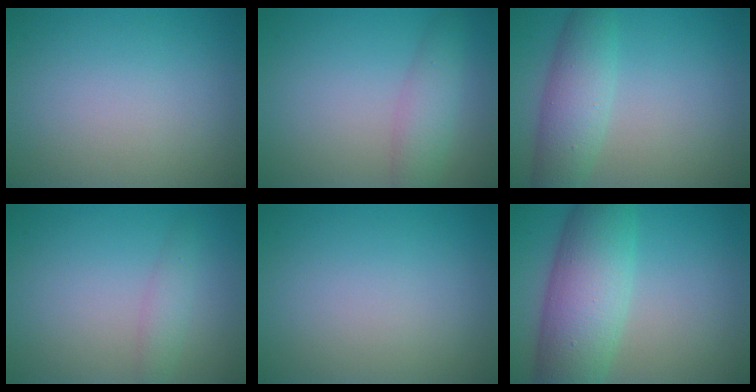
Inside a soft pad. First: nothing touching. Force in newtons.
{"total": 2.9, "press": 2.9, "slide": 0.1}
{"total": 4.6, "press": 4.6, "slide": 0.1}
{"total": 1.6, "press": 1.6, "slide": 0.1}
{"total": 0.0}
{"total": 9.0, "press": 9.0, "slide": 0.2}